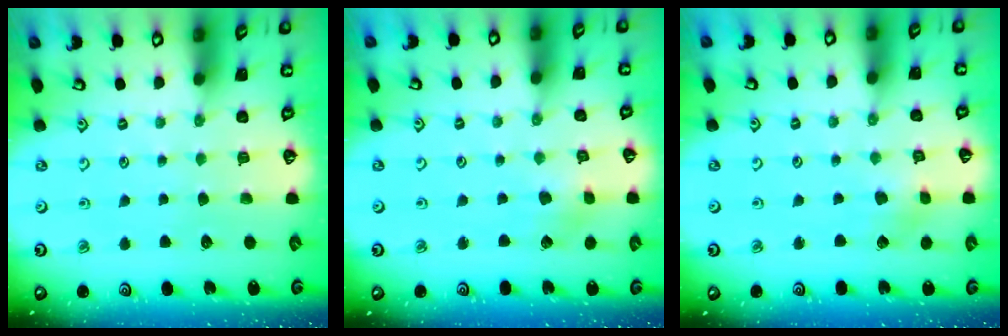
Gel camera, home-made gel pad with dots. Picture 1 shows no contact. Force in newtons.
{"total": 3.5, "press": 3.5, "slide": 0.2}
{"total": 3.5, "press": 3.5, "slide": 0.2}